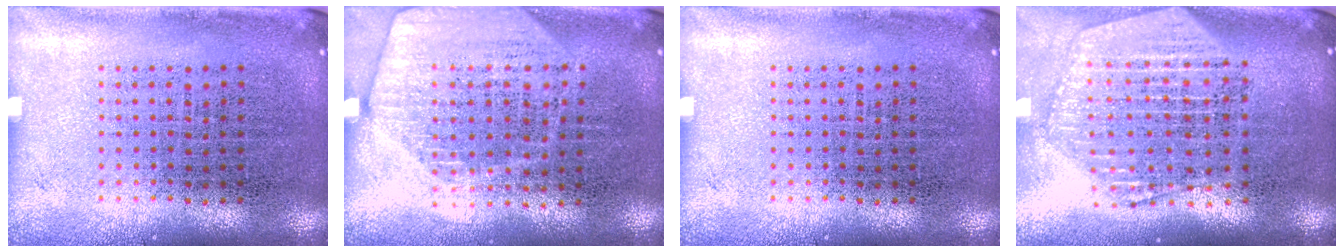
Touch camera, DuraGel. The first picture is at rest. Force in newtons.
{"total": 1.7, "press": 1.6, "slide": 0.7}
{"total": 0.0}
{"total": 2.4, "press": 2.1, "slide": 1.3}